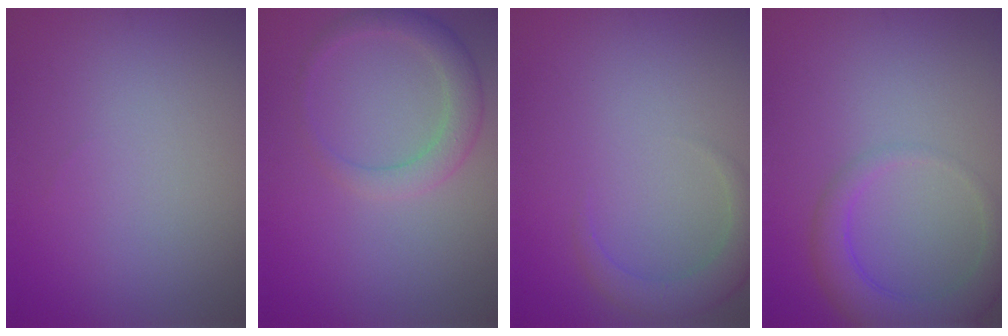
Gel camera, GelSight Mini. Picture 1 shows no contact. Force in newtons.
{"total": 2.8, "press": 2.8, "slide": 0.3}
{"total": 2.7, "press": 2.7, "slide": 0.2}
{"total": 3.8, "press": 3.8, "slide": 0.2}